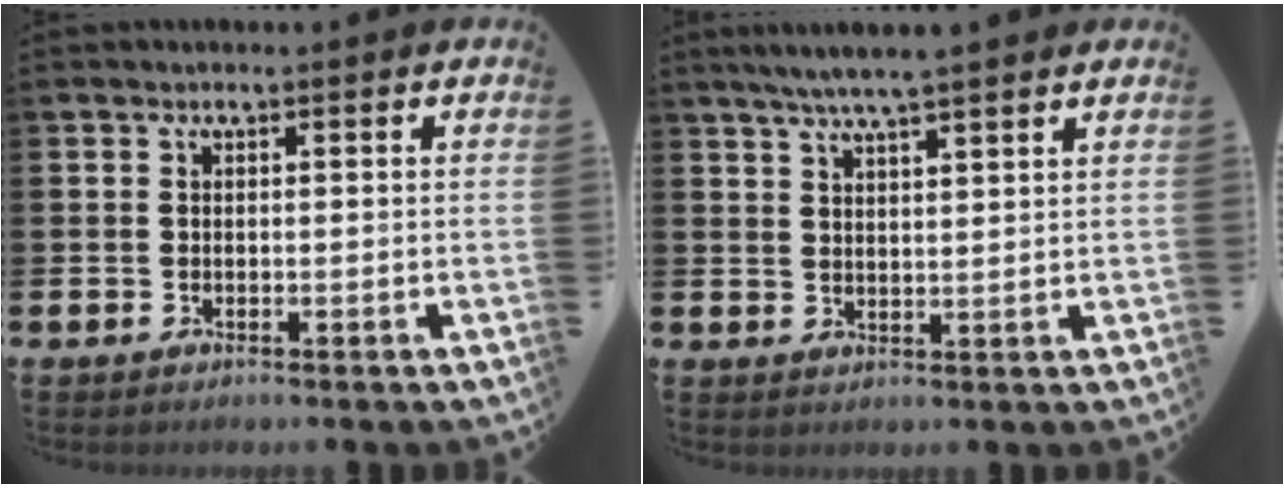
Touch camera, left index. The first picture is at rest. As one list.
[{"total": 5.2, "force": [4.7, -0.1, 2.1], "torque": [-0.052, -0.013, 0.084]}]